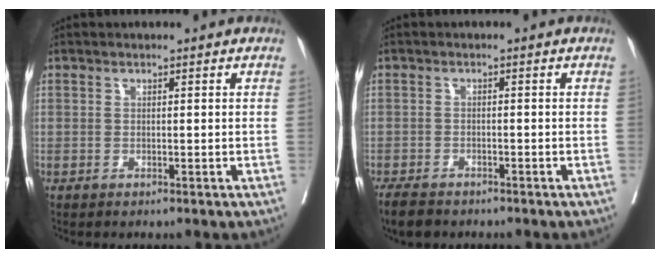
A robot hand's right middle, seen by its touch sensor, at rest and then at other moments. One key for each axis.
{"total": 4.4, "fx": -3.7, "fy": 1.6, "fz": 1.7, "tx": -0.034, "ty": -0.009, "tz": -0.060}